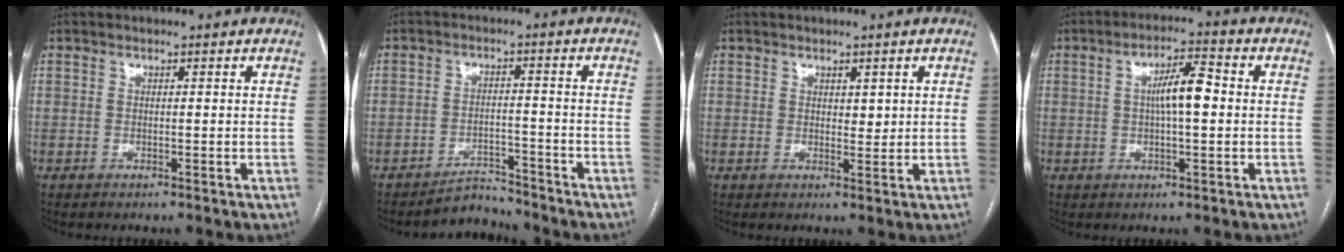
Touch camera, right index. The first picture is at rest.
{"total": 4.3, "force": [-4.2, 0.9, -0.2], "torque": [0.003, 0.002, -0.065]}
{"total": 0.5, "force": [0.4, 0.2, 0.3], "torque": [-0.006, -0.003, 0.005]}
{"total": 6.4, "force": [0.4, 1.3, 6.2], "torque": [-0.113, 0.015, 0.005]}